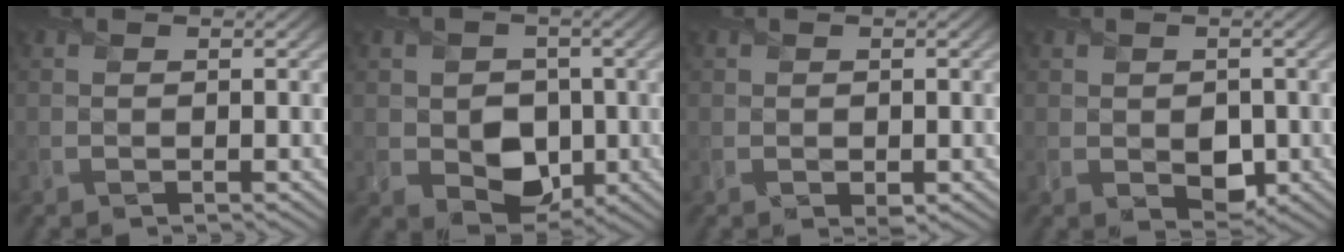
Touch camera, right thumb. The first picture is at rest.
{"total": 6.2, "force": [-0.5, 5.1, 3.5], "torque": [-0.073, -0.018, -0.009]}
{"total": 0.9, "force": [-0.1, 0.7, 0.6], "torque": [-0.009, -0.004, 0.000]}
{"total": 3.0, "force": [-0.3, 2.3, 1.9], "torque": [-0.038, -0.015, 0.002]}